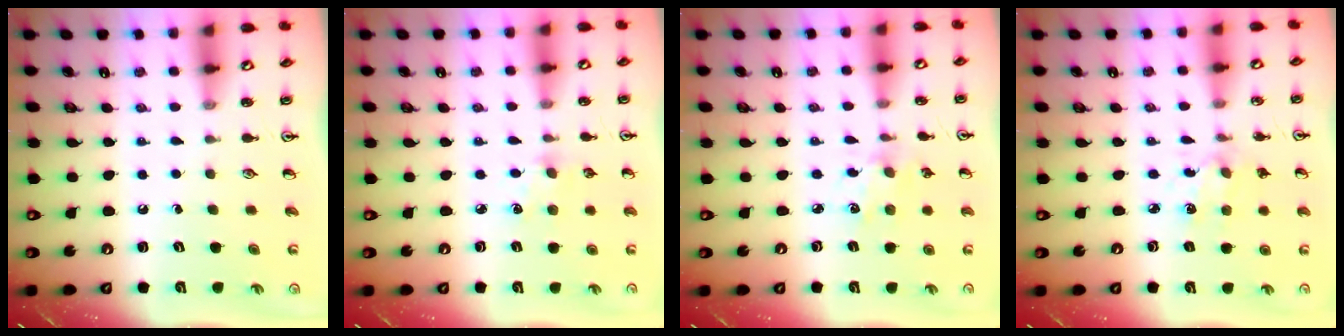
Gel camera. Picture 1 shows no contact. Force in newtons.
{"total": 5.6, "press": 5.5, "slide": 0.6}
{"total": 3.2, "press": 3.2, "slide": 0.4}
{"total": 2.5, "press": 2.4, "slide": 0.7}